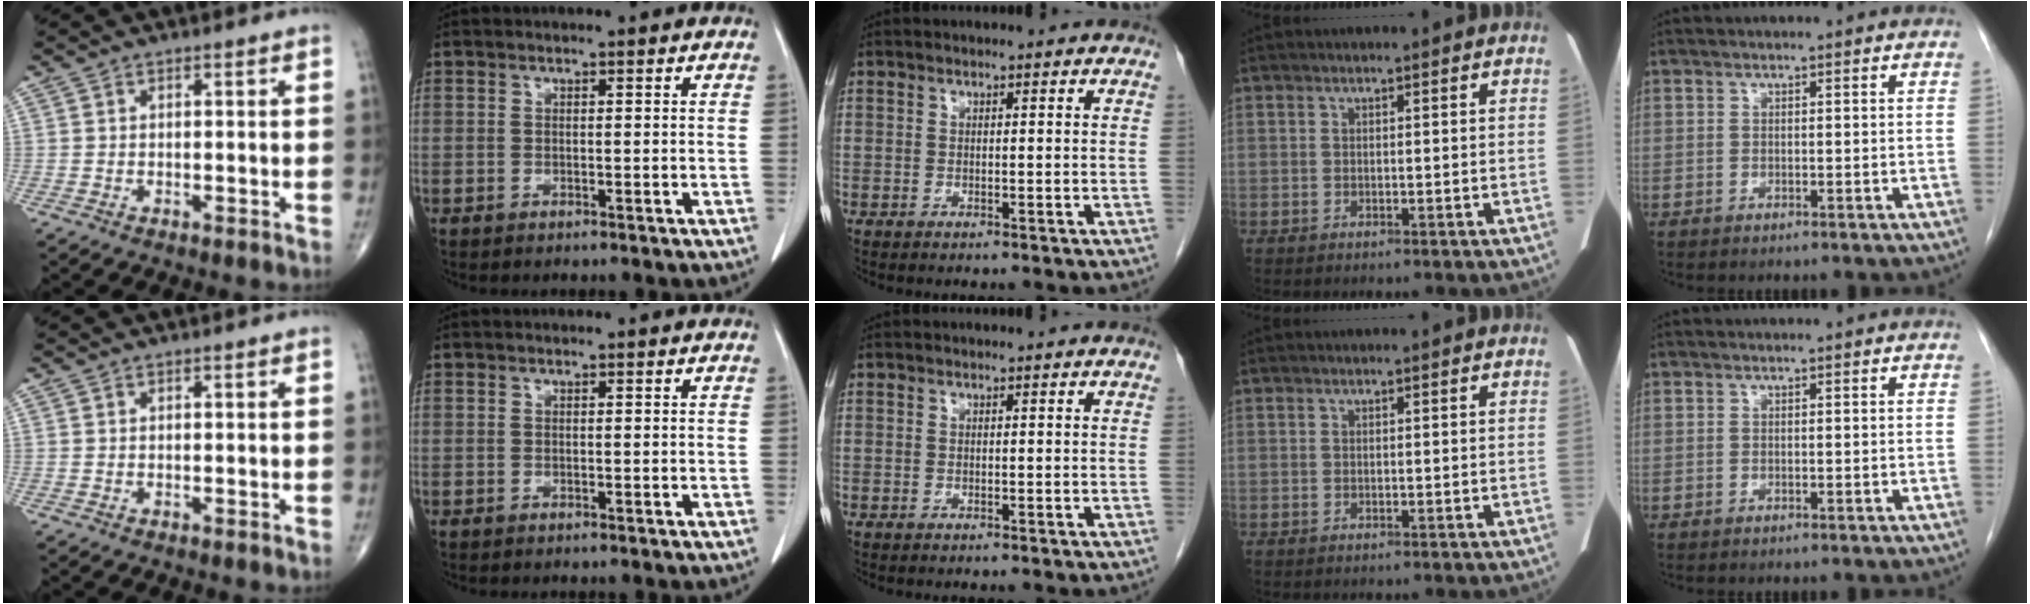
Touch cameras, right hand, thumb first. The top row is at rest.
{}